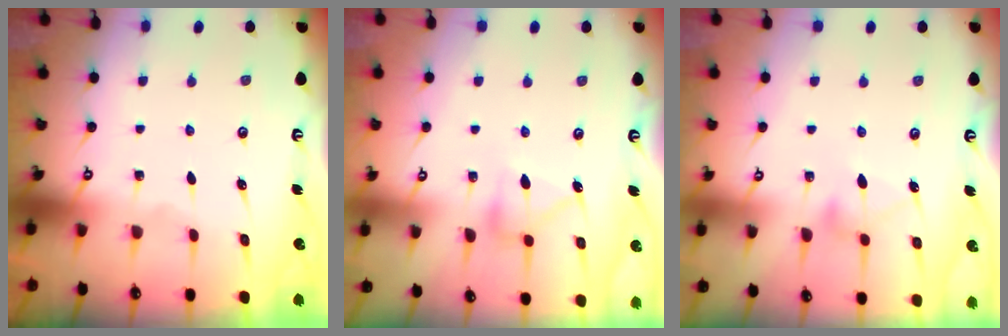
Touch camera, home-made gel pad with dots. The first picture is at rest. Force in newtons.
{"total": 10.0, "press": 10.0, "slide": 0.6}
{"total": 7.3, "press": 7.3, "slide": 0.3}